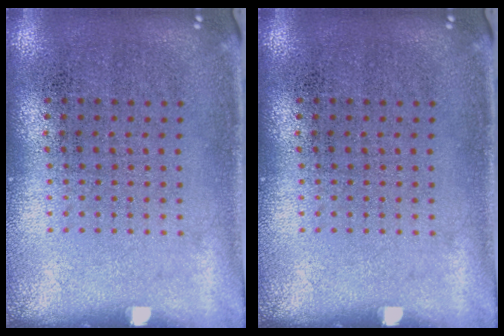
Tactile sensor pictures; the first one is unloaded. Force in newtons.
{"total": 0.0}